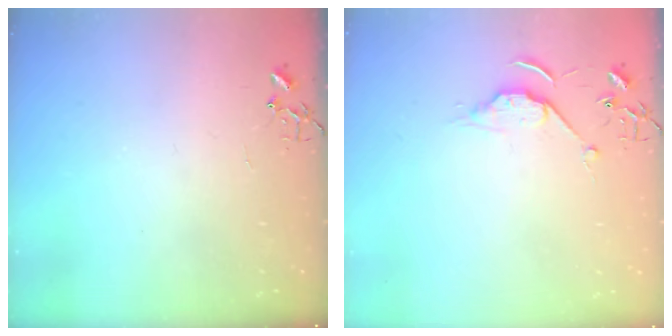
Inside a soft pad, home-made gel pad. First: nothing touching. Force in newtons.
{"total": 6.5, "press": 6.5, "slide": 0.8}